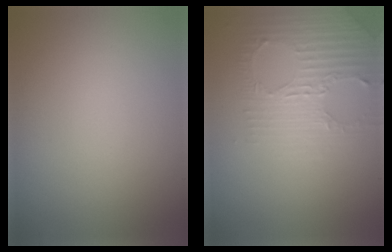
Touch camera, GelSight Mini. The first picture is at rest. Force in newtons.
{"total": 2.8, "press": 2.5, "slide": 1.3}